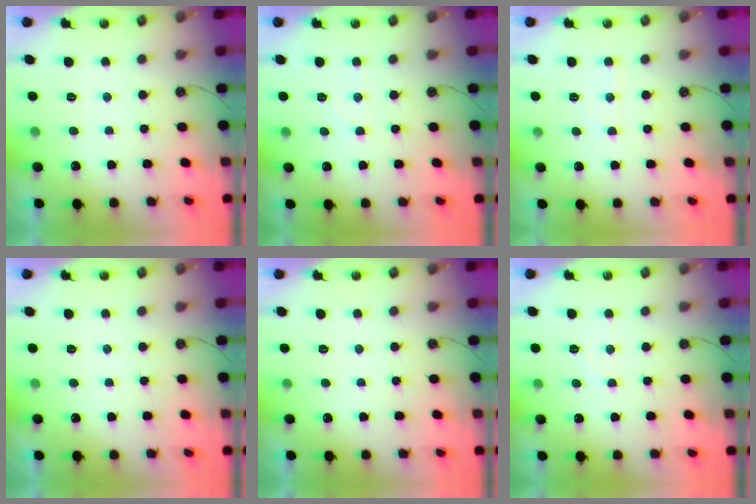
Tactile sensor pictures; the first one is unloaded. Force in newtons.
{"total": 3.9, "press": 3.8, "slide": 0.5}
{"total": 4.3, "press": 4.2, "slide": 0.6}
{"total": 0.0}
{"total": 0.0}
{"total": 5.1, "press": 5.0, "slide": 0.9}